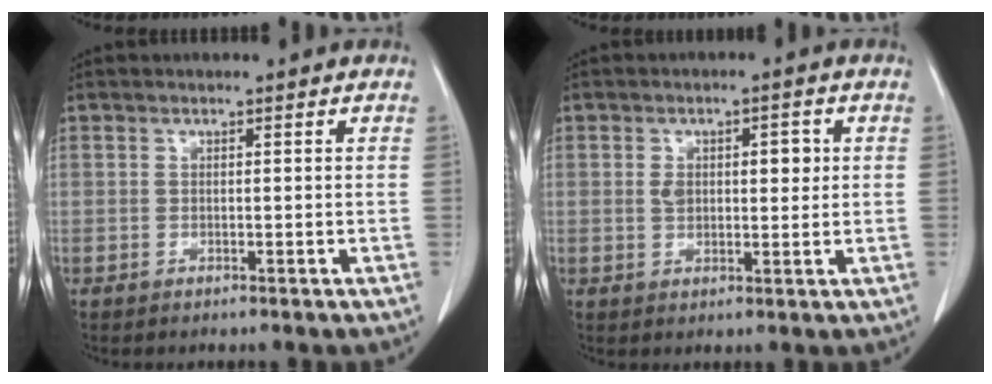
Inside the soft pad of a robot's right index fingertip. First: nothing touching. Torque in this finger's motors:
{"motor_torque": [0.12, 0.04, 0.04, 0.05]}